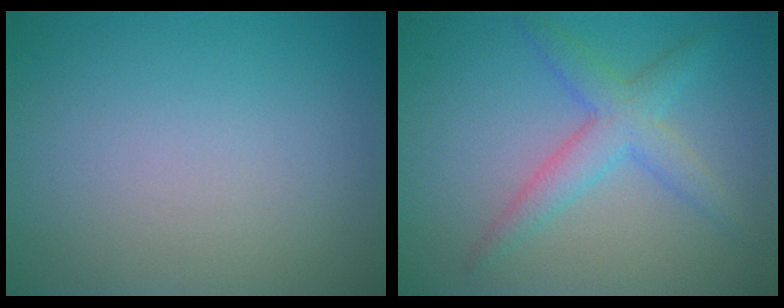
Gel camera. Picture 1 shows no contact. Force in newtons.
{"total": 3.6, "press": 3.6, "slide": 0.2}